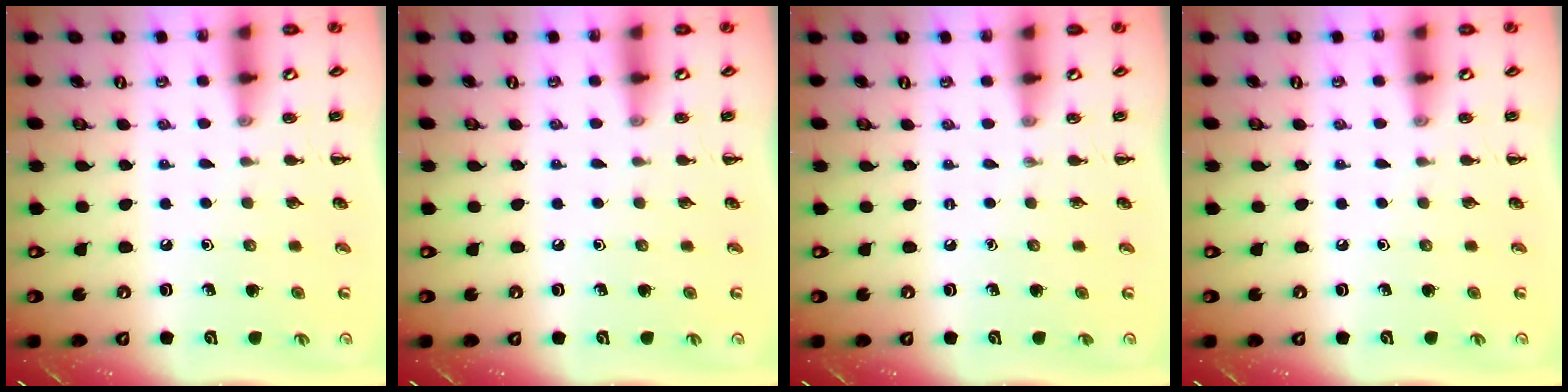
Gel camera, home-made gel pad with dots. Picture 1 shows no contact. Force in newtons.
{"total": 0.0}
{"total": 0.0}
{"total": 0.0}